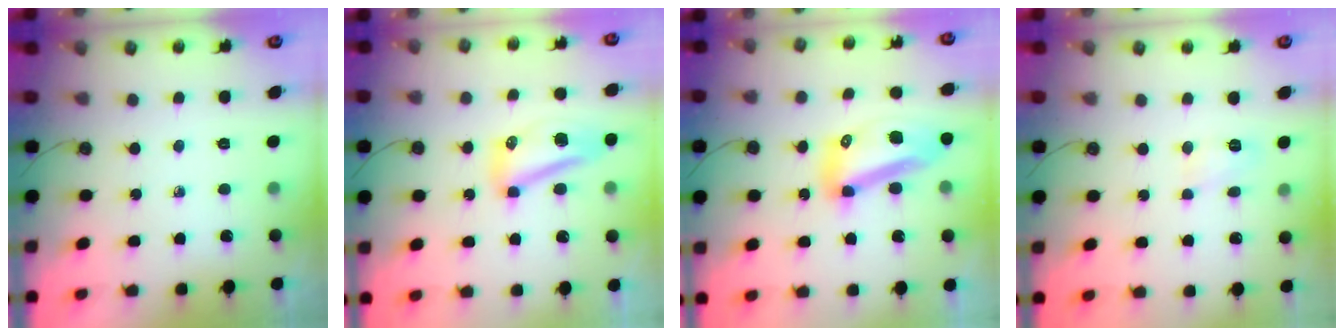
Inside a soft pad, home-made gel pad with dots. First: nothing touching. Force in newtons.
{"total": 16.8, "press": 13.5, "slide": 10.0}
{"total": 12.7, "press": 12.6, "slide": 1.5}
{"total": 4.3, "press": 4.2, "slide": 0.6}